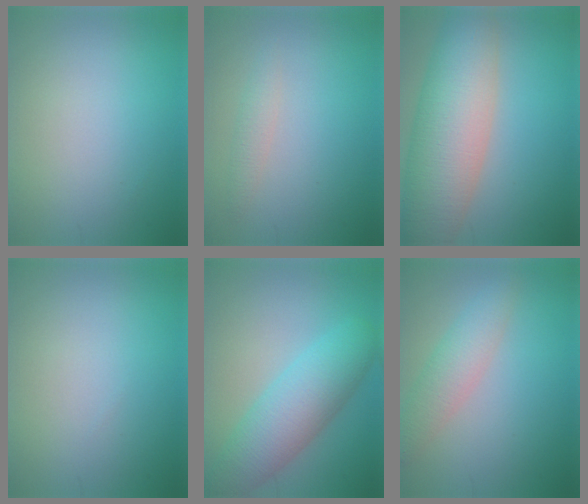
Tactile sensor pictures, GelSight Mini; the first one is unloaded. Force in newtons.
{"total": 1.3, "press": 1.3, "slide": 0.1}
{"total": 10.7, "press": 10.7, "slide": 0.7}
{"total": 0.0}
{"total": 6.7, "press": 6.7, "slide": 0.2}
{"total": 3.3, "press": 3.3, "slide": 0.2}